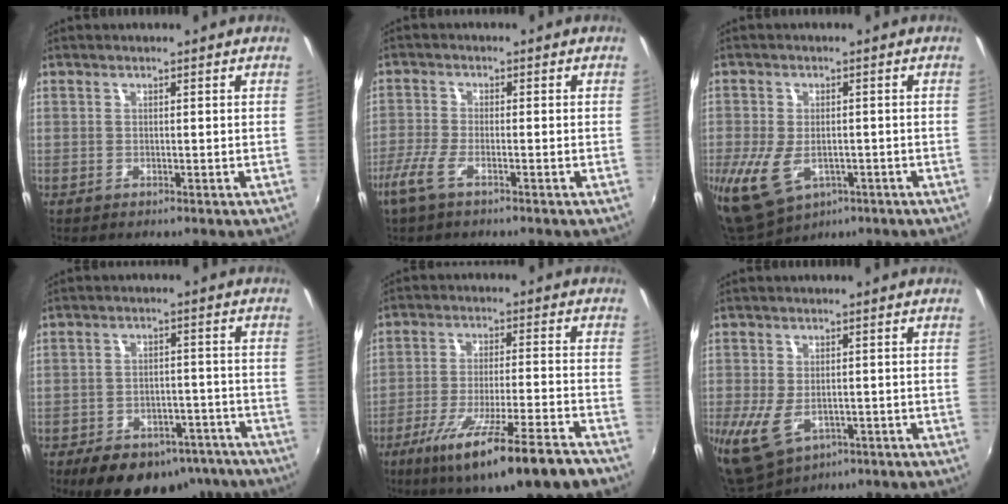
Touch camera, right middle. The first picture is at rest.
{"total": 5.2, "force": [-3.2, 1.1, 3.9], "torque": [-0.095, -0.012, -0.063]}
{"total": 10.3, "force": [-3.2, 6.7, 7.1], "torque": [-0.153, -0.028, -0.045]}
{"total": 16.8, "force": [-12.4, 8.8, 7.2], "torque": [-0.140, 0.009, -0.146]}
{"total": 16.6, "force": [-11.1, 1.2, 12.2], "torque": [-0.221, -0.058, -0.177]}
{"total": 7.9, "force": [-2.4, 5.1, 5.6], "torque": [-0.113, -0.023, -0.032]}